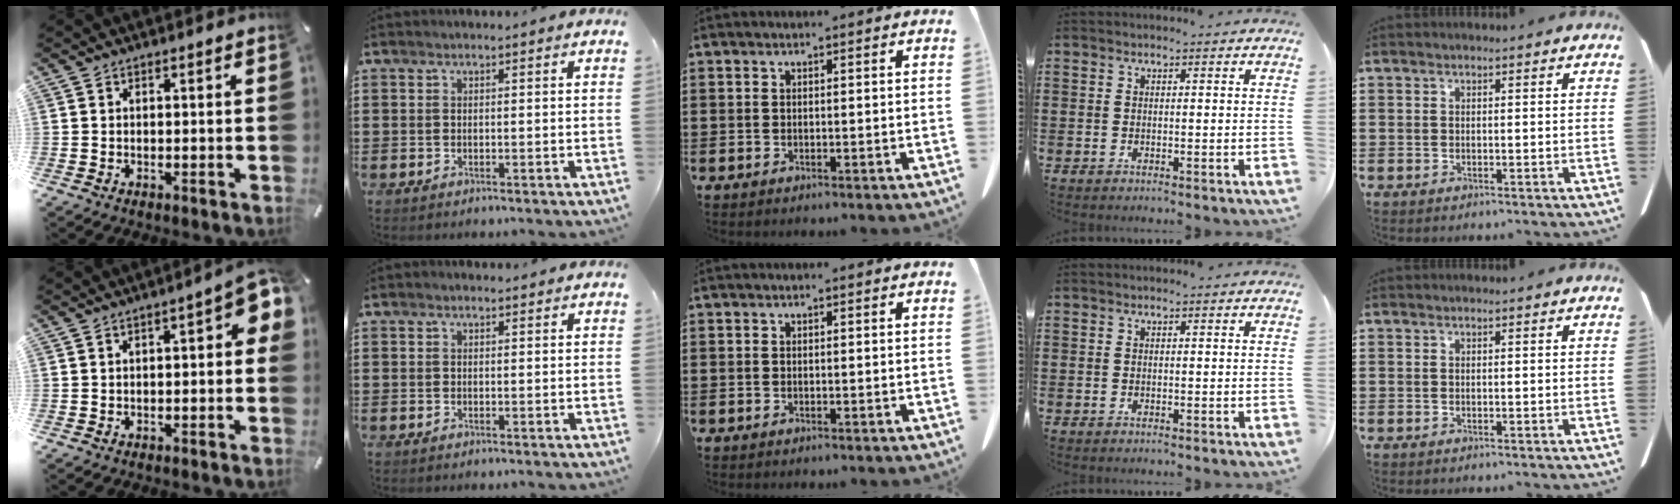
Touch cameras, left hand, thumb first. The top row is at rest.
{"thumb": {"total": 5.5, "force": [-0.1, 2.3, 5.0], "torque": [-0.065, 0.000, -0.003]}, "index": {"total": 0.5, "force": [0.2, 0.3, 0.3], "torque": [-0.007, 0.003, 0.005]}}